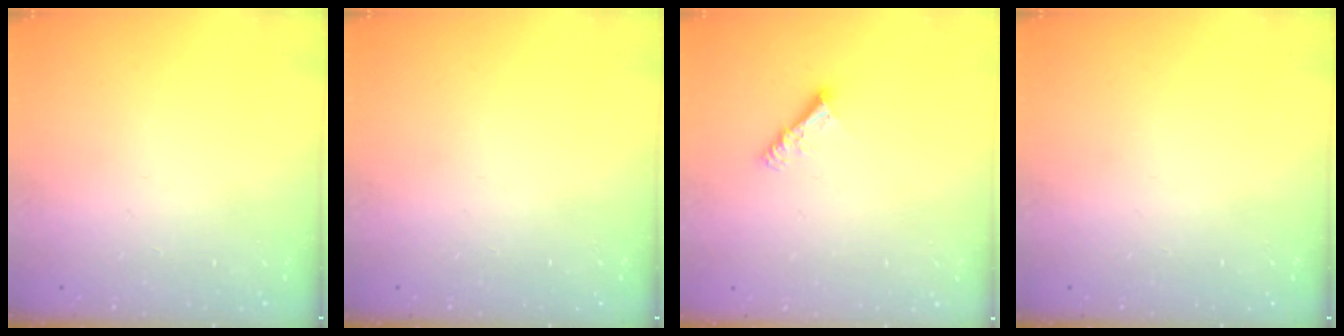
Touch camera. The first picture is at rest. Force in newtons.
{"total": 0.0}
{"total": 6.1, "press": 6.1, "slide": 0.5}
{"total": 0.0}